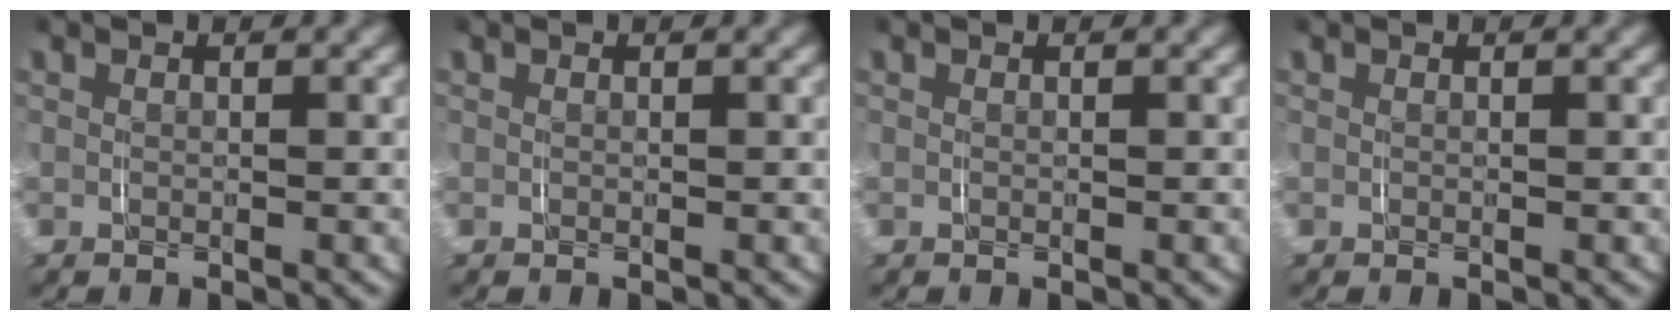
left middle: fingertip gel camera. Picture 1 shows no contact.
{"total": 0.0}
{"total": 0.0}
{"total": 0.0}